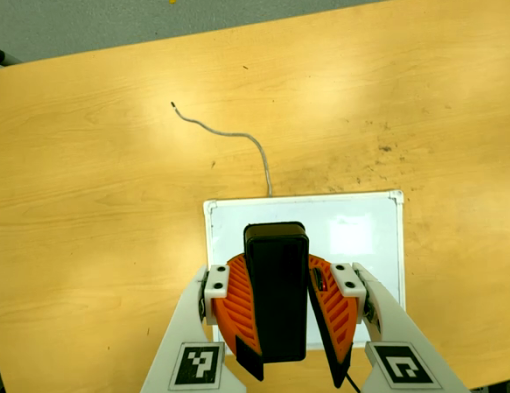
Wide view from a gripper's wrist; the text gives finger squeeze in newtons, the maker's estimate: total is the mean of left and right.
{"total": 10.3, "left": 10.1, "right": 10.6}